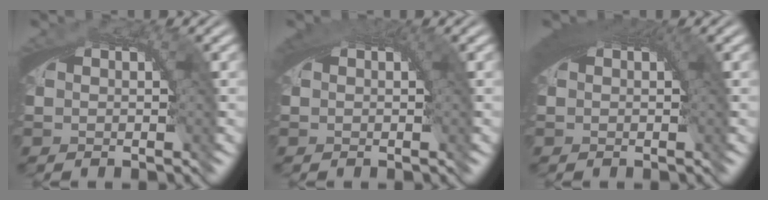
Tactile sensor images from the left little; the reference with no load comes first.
{"total": 1.4, "force": [0.5, 0.9, 1.0], "torque": [-0.017, -0.005, 0.008]}
{"total": 3.7, "force": [1.0, 1.9, 3.0], "torque": [-0.047, -0.006, 0.017]}